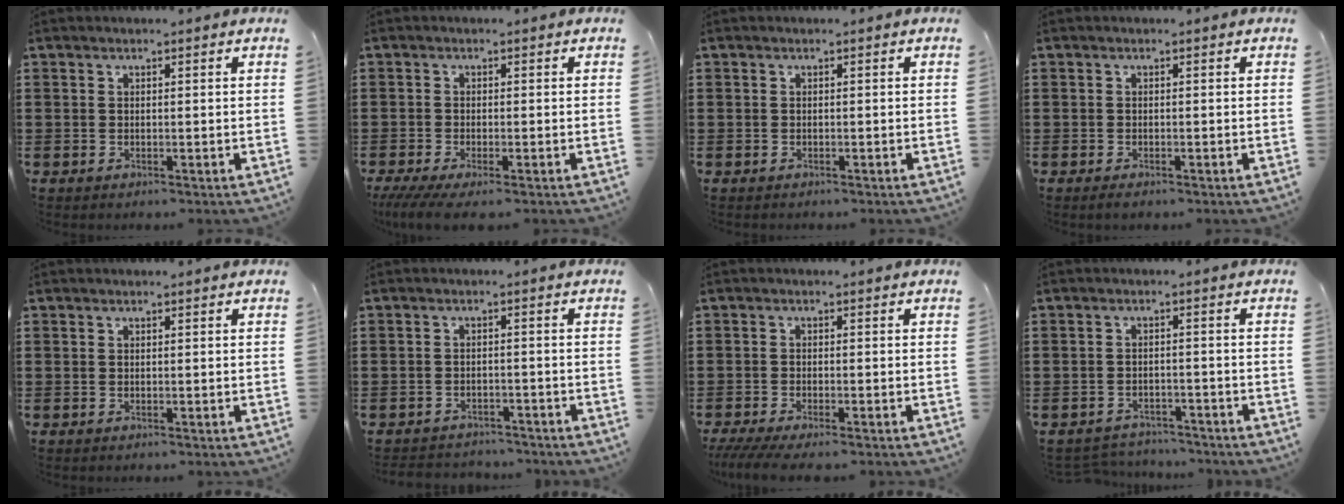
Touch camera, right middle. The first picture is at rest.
{"total": 2.0, "force": [-1.7, 0.0, 1.1], "torque": [-0.035, -0.011, -0.037]}
{"total": 0.6, "force": [-0.4, 0.4, -0.1], "torque": [0.000, 0.002, -0.010]}
{"total": 0.7, "force": [-0.6, 0.1, 0.3], "torque": [-0.008, -0.007, -0.010]}
{"total": 0.0}
{"total": 2.5, "force": [-2.4, 0.4, -0.2], "torque": [-0.006, -0.003, -0.053]}
{"total": 2.7, "force": [-2.4, 0.0, 1.2], "torque": [-0.035, -0.010, -0.052]}
{"total": 2.8, "force": [-2.8, 0.4, -0.1], "torque": [-0.008, -0.003, -0.060]}